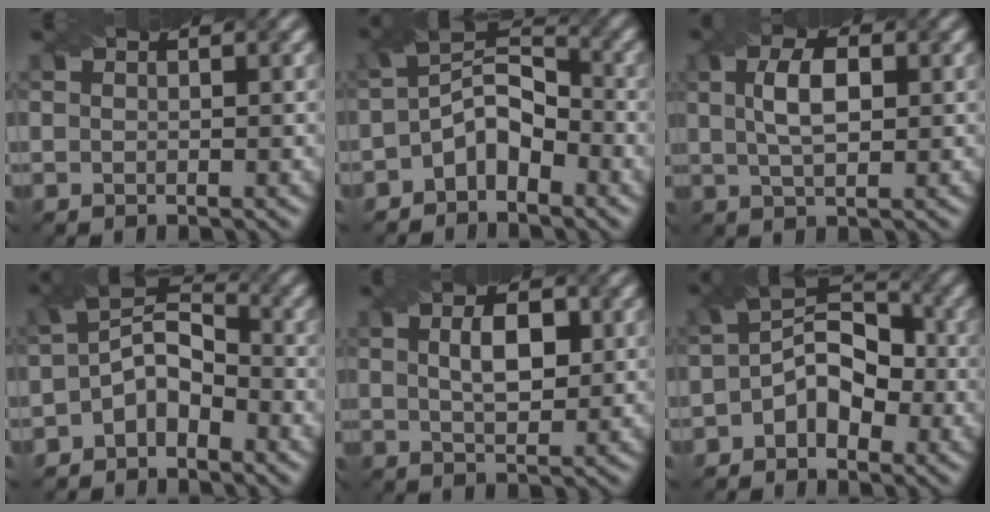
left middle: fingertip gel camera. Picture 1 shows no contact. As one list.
[{"total": 4.9, "force": [-2.1, 2.9, 3.3], "torque": [-0.052, 0.010, -0.047]}, {"total": 4.2, "force": [1.0, 1.9, 3.6], "torque": [-0.072, 0.006, 0.016]}, {"total": 4.5, "force": [-1.9, 2.7, 3.0], "torque": [-0.050, 0.008, -0.043]}, {"total": 4.0, "force": [1.0, 1.9, 3.4], "torque": [-0.063, 0.004, 0.016]}, {"total": 5.2, "force": [-1.5, 3.5, 3.6], "torque": [-0.049, 0.012, -0.033]}]